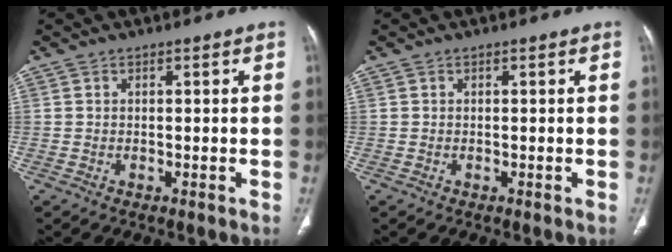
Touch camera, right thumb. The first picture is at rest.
{"total": 0.0}